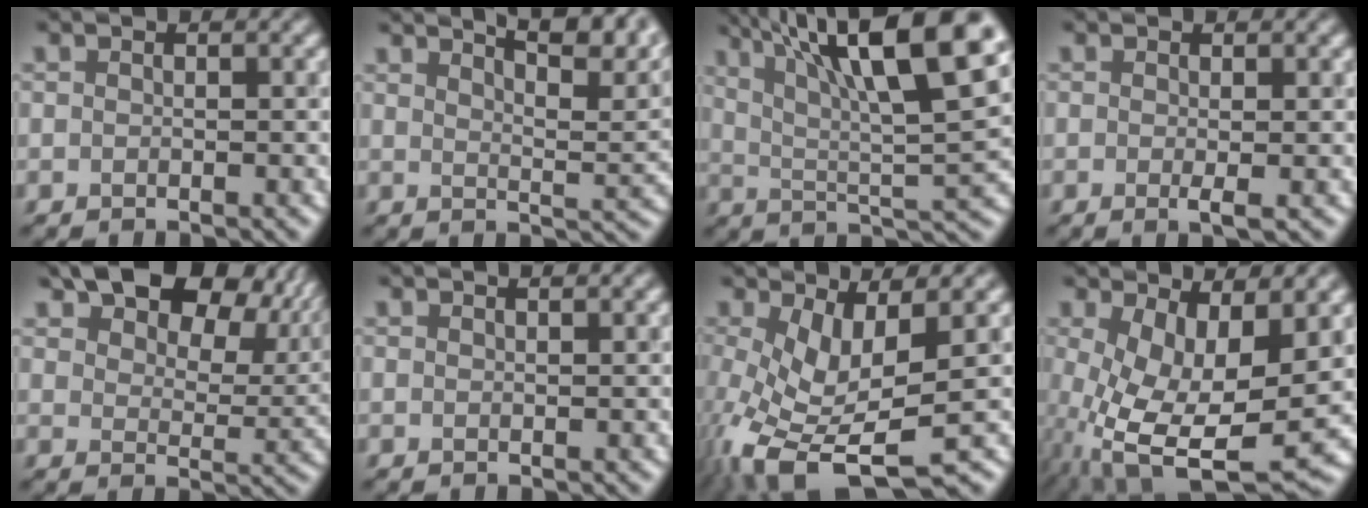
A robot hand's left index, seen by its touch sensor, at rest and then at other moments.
{"total": 9.9, "force": [7.3, 2.8, 6.1], "torque": [-0.061, 0.035, 0.076]}
{"total": 14.1, "force": [7.3, 3.3, 11.6], "torque": [-0.189, 0.015, 0.123]}
{"total": 1.2, "force": [-0.2, 0.0, 1.1], "torque": [-0.022, -0.004, -0.003]}
{"total": 10.9, "force": [6.8, 5.7, 6.3], "torque": [-0.100, 0.005, 0.115]}
{"total": 0.9, "force": [0.9, -0.1, 0.3], "torque": [-0.009, 0.003, 0.011]}
{"total": 6.9, "force": [-1.8, 2.3, 6.3], "torque": [-0.137, -0.015, -0.034]}
{"total": 9.8, "force": [-1.2, 4.5, 8.7], "torque": [-0.183, -0.031, -0.007]}